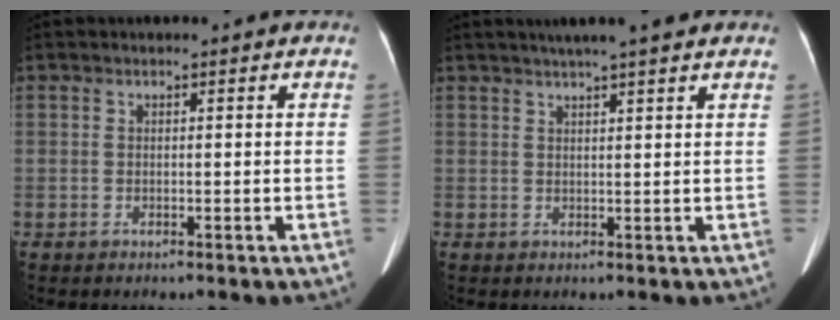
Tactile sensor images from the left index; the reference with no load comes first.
{"total": 7.2, "force": [5.8, 0.2, 4.1], "torque": [-0.059, 0.026, 0.078]}